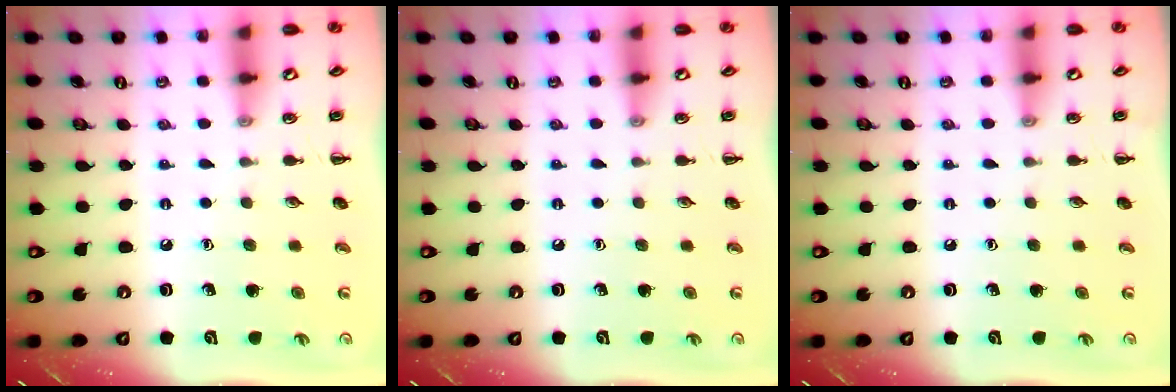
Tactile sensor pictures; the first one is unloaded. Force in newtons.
{"total": 0.0}
{"total": 0.0}